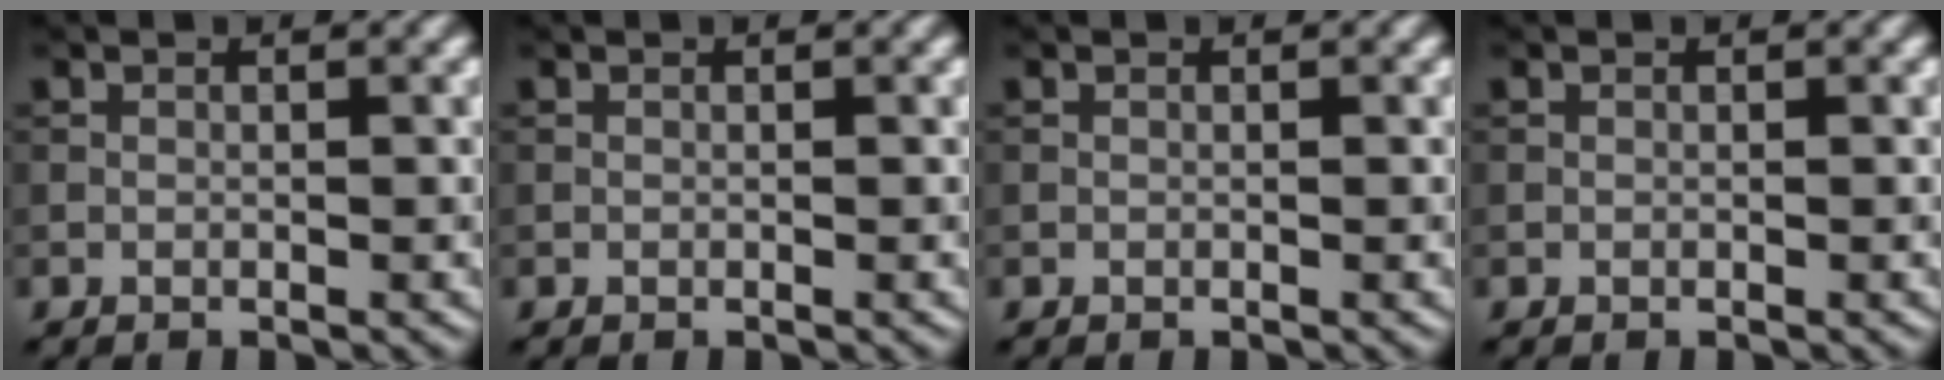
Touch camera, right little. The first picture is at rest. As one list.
[{"total": 0.0}, {"total": 0.0}, {"total": 0.0}]